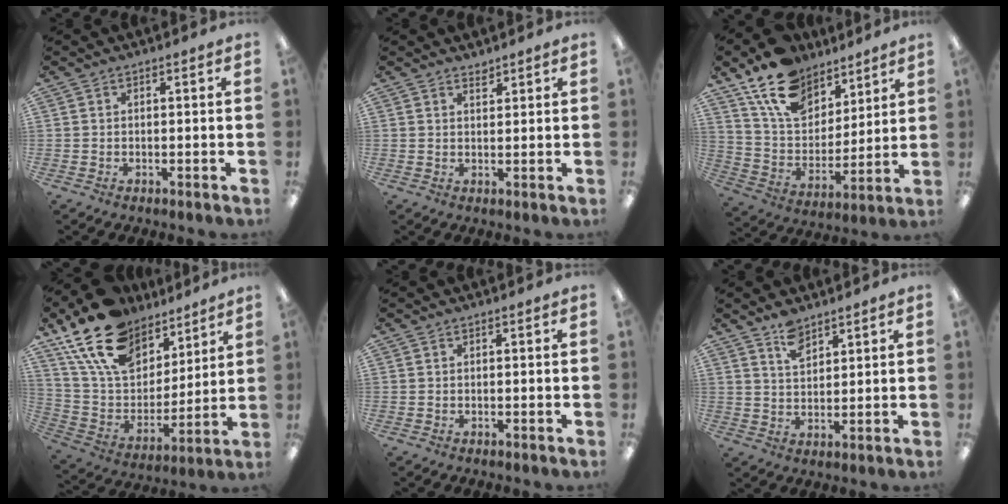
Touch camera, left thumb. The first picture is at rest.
{"total": 1.8, "force": [1.7, 0.5, 0.2], "torque": [0.002, -0.008, 0.031]}
{"total": 16.9, "force": [12.2, 9.7, 6.5], "torque": [-0.129, -0.066, 0.229]}
{"total": 20.5, "force": [13.9, 11.8, 9.4], "torque": [-0.194, -0.067, 0.259]}
{"total": 0.0}
{"total": 5.7, "force": [4.5, 2.6, 2.4], "torque": [-0.041, -0.022, 0.082]}